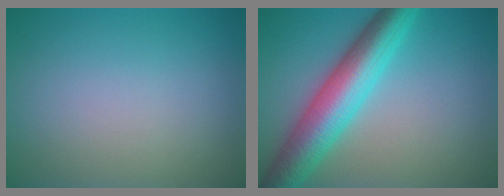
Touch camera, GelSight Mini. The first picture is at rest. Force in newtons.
{"total": 8.1, "press": 8.1, "slide": 0.1}